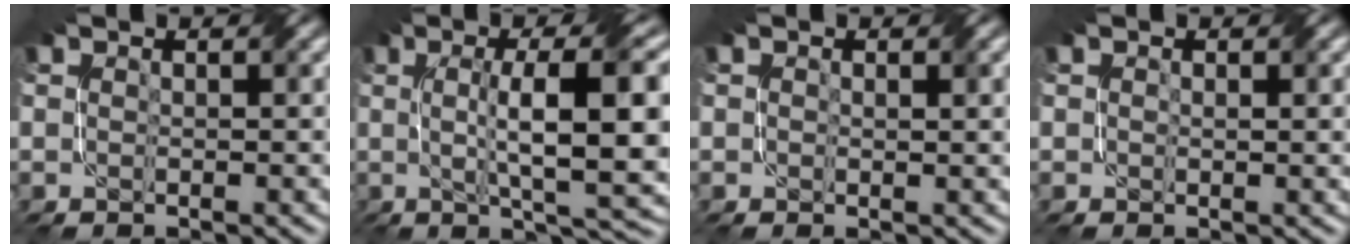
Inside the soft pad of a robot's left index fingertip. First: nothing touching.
{"total": 11.8, "force": [1.0, 2.7, 11.4], "torque": [-0.163, 0.009, 0.018]}
{"total": 1.5, "force": [0.4, 0.7, 1.3], "torque": [-0.015, -0.001, 0.008]}
{"total": 1.4, "force": [0.5, 0.7, 1.1], "torque": [-0.014, -0.001, 0.010]}